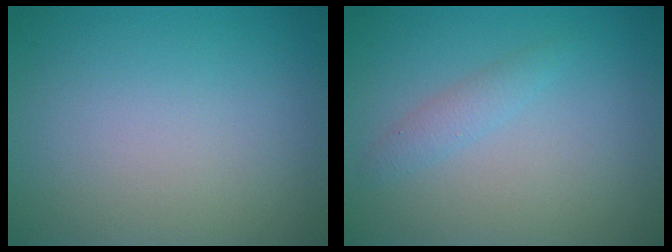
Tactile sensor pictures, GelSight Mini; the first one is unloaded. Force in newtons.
{"total": 1.4, "press": 1.4, "slide": 0.0}